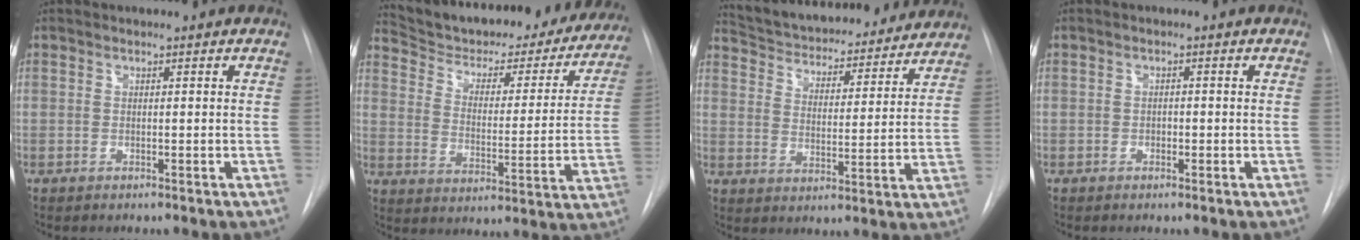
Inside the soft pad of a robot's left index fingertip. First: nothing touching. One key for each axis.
{"total": 27.0, "fx": 24.4, "fy": 6.9, "fz": 9.3, "tx": -0.141, "ty": -0.036, "tz": 0.319}
{"total": 23.5, "fx": 21.6, "fy": 5.9, "fz": 7.1, "tx": -0.121, "ty": 0.000, "tz": 0.294}
{"total": 0.8, "fx": -0.3, "fy": 0.6, "fz": 0.5, "tx": -0.004, "ty": 0.003, "tz": -0.006}